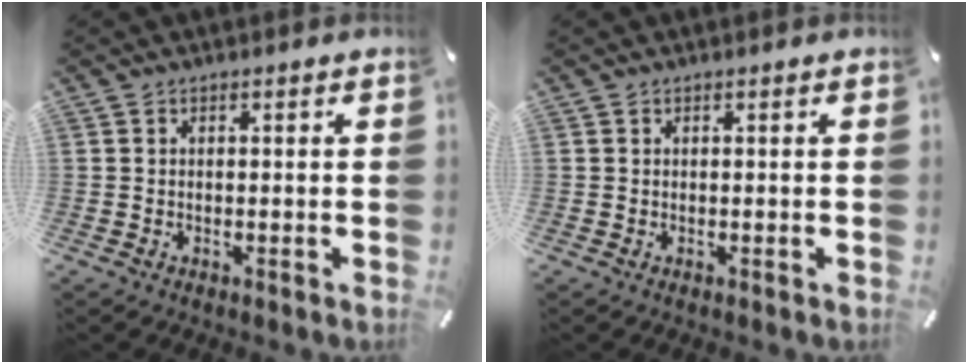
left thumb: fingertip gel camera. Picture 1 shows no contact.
{"total": 0.0}